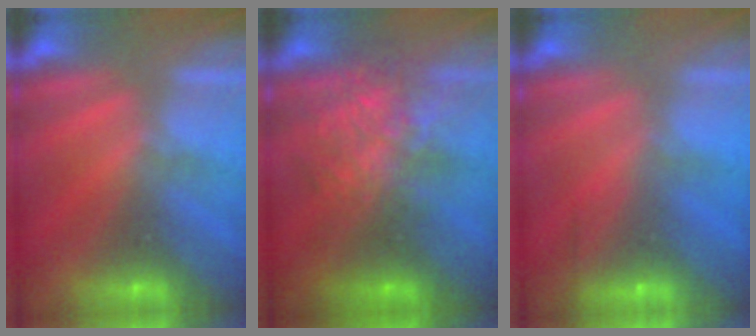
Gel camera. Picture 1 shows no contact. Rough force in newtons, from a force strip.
{"total": 7.3}
{"total": 2.4}